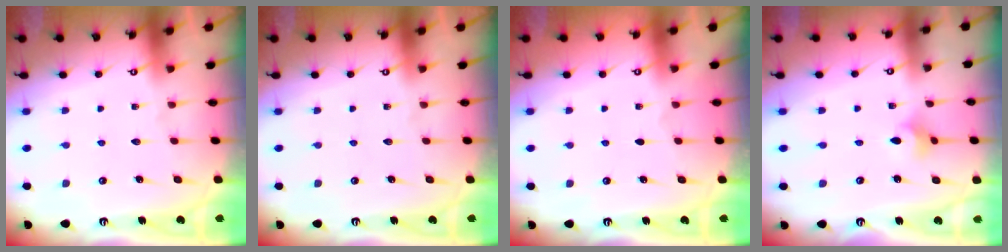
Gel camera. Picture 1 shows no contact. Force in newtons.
{"total": 0.0}
{"total": 0.0}
{"total": 3.3, "press": 3.2, "slide": 0.7}